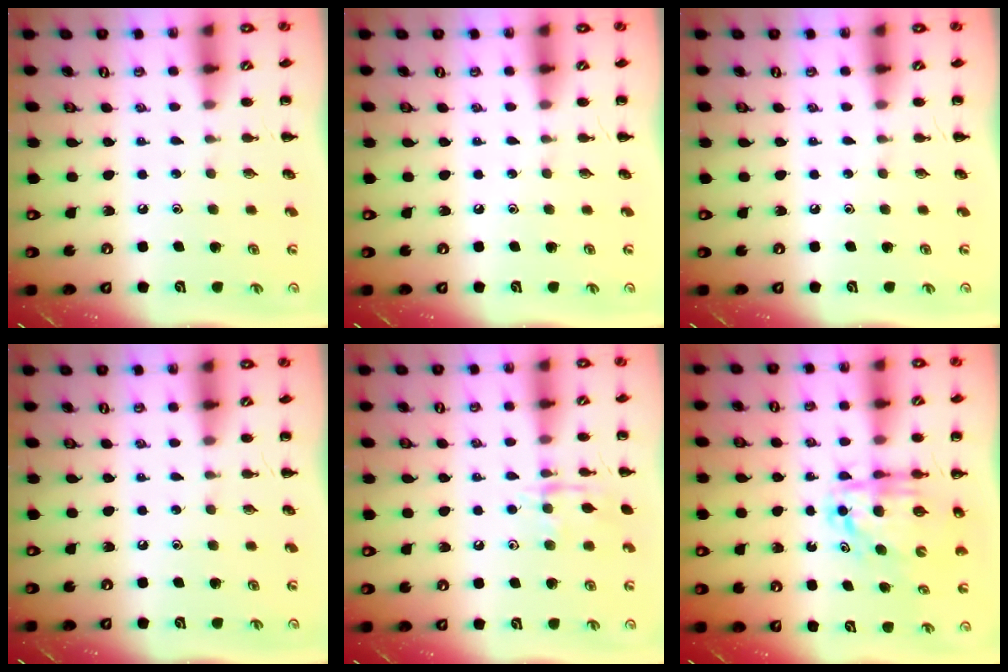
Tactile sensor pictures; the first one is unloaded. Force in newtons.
{"total": 0.0}
{"total": 0.0}
{"total": 0.0}
{"total": 9.3, "press": 9.3, "slide": 0.5}
{"total": 7.3, "press": 7.0, "slide": 1.8}